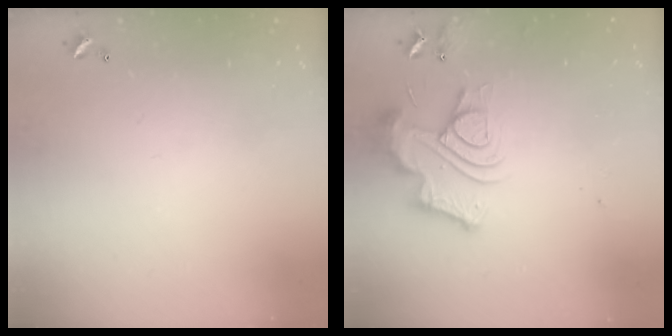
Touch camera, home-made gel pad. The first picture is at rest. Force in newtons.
{"total": 13.0, "press": 12.9, "slide": 1.3}